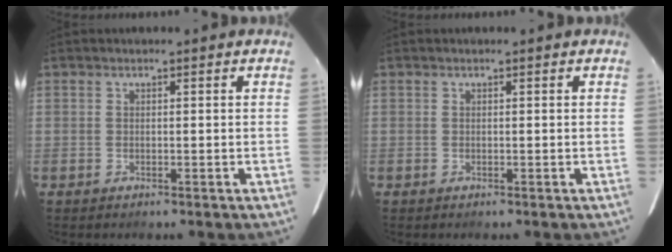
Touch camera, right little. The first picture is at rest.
{"total": 0.0}